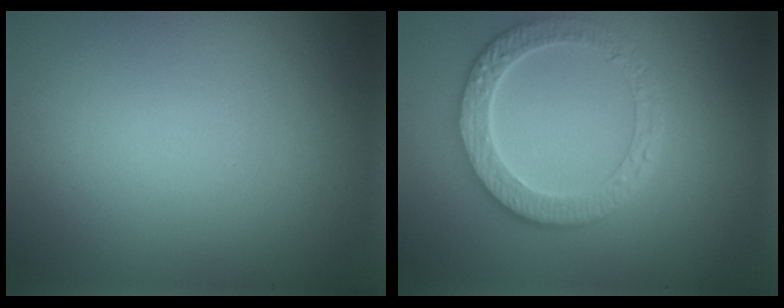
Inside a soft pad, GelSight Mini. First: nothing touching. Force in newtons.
{"total": 4.4, "press": 4.1, "slide": 1.6}